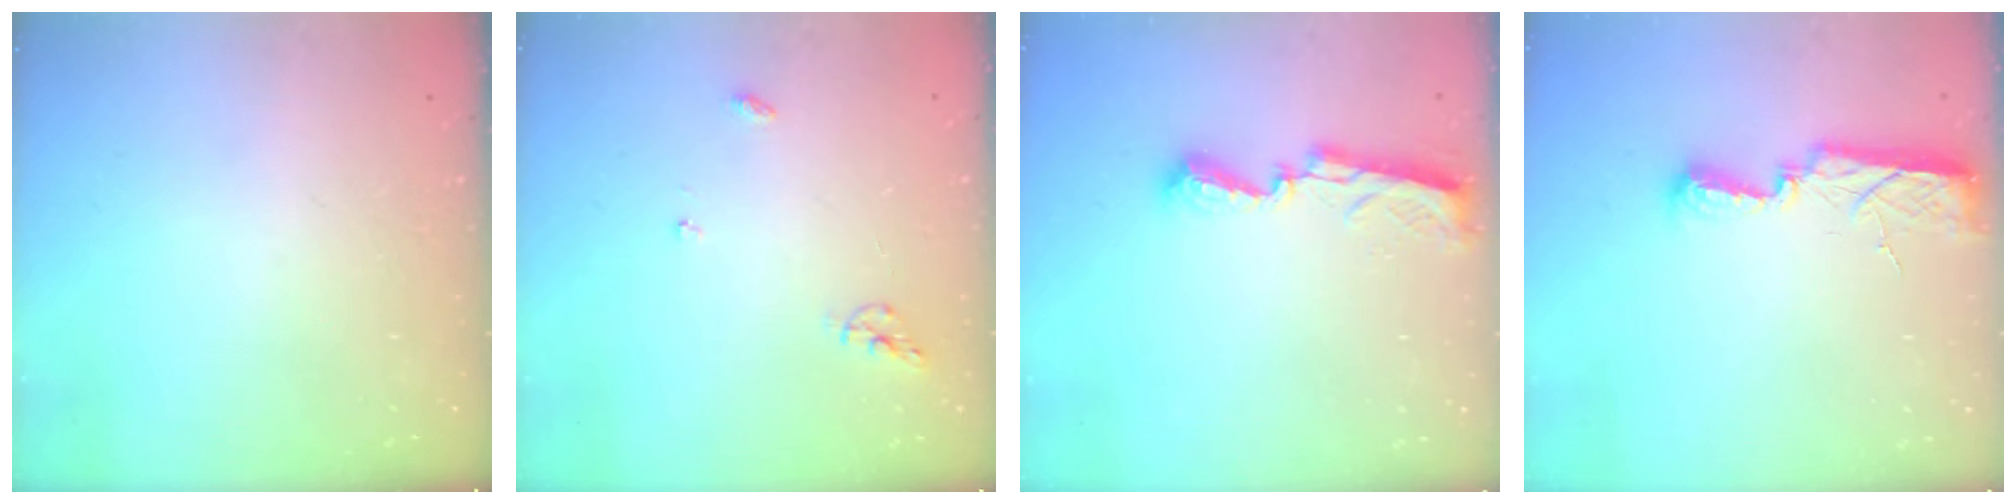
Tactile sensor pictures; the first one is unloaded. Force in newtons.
{"total": 6.2, "press": 6.2, "slide": 0.1}
{"total": 8.3, "press": 8.2, "slide": 0.4}
{"total": 7.5, "press": 7.5, "slide": 0.8}